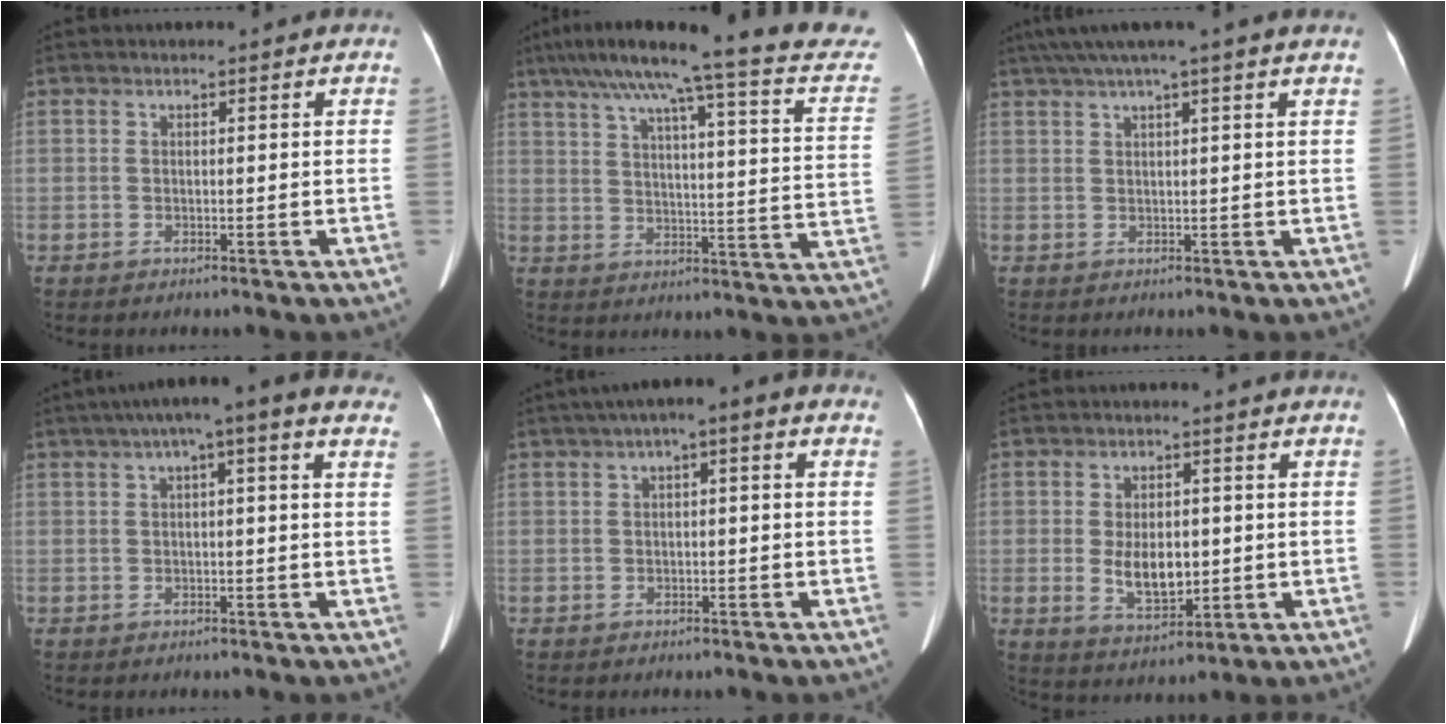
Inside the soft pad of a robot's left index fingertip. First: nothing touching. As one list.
[{"total": 25.6, "force": [21.0, 1.4, 14.7], "torque": [-0.221, -0.016, 0.257]}, {"total": 7.6, "force": [5.7, -1.4, 4.9], "torque": [-0.077, 0.036, 0.080]}, {"total": 10.5, "force": [6.0, 1.7, 8.5], "torque": [-0.118, 0.051, 0.070]}, {"total": 5.3, "force": [2.0, 1.1, 4.8], "torque": [-0.071, 0.035, 0.022]}, {"total": 6.8, "force": [-0.4, 3.5, 5.8], "torque": [-0.108, -0.009, 0.004]}]